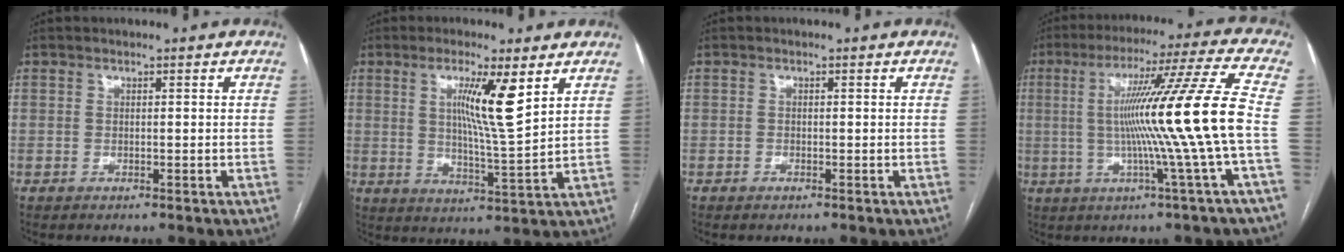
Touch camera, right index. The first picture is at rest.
{"total": 8.9, "force": [3.8, -0.1, 8.1], "torque": [-0.141, -0.012, 0.065]}
{"total": 0.6, "force": [-0.5, 0.3, 0.2], "torque": [-0.004, 0.001, -0.007]}
{"total": 16.6, "force": [-1.3, -3.3, 16.2], "torque": [-0.256, -0.003, -0.028]}